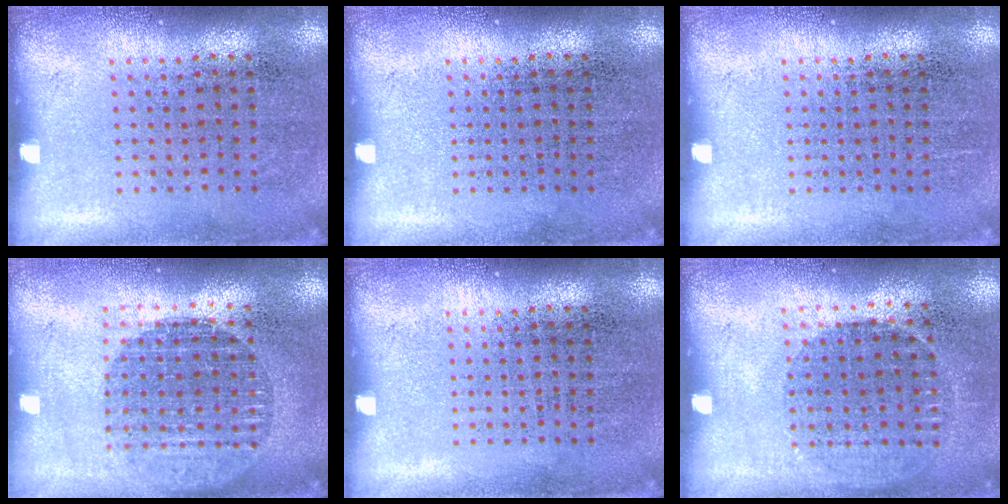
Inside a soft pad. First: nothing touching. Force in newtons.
{"total": 0.0}
{"total": 0.0}
{"total": 1.7, "press": 1.5, "slide": 0.8}
{"total": 0.0}
{"total": 1.0, "press": 0.8, "slide": 0.5}